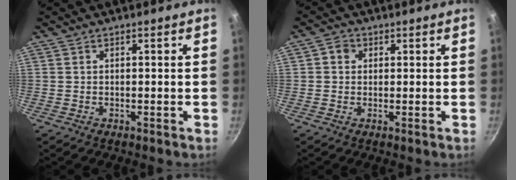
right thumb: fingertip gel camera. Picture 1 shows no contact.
{"total": 2.7, "force": [0.7, 2.4, 1.0], "torque": [-0.003, 0.000, 0.005]}